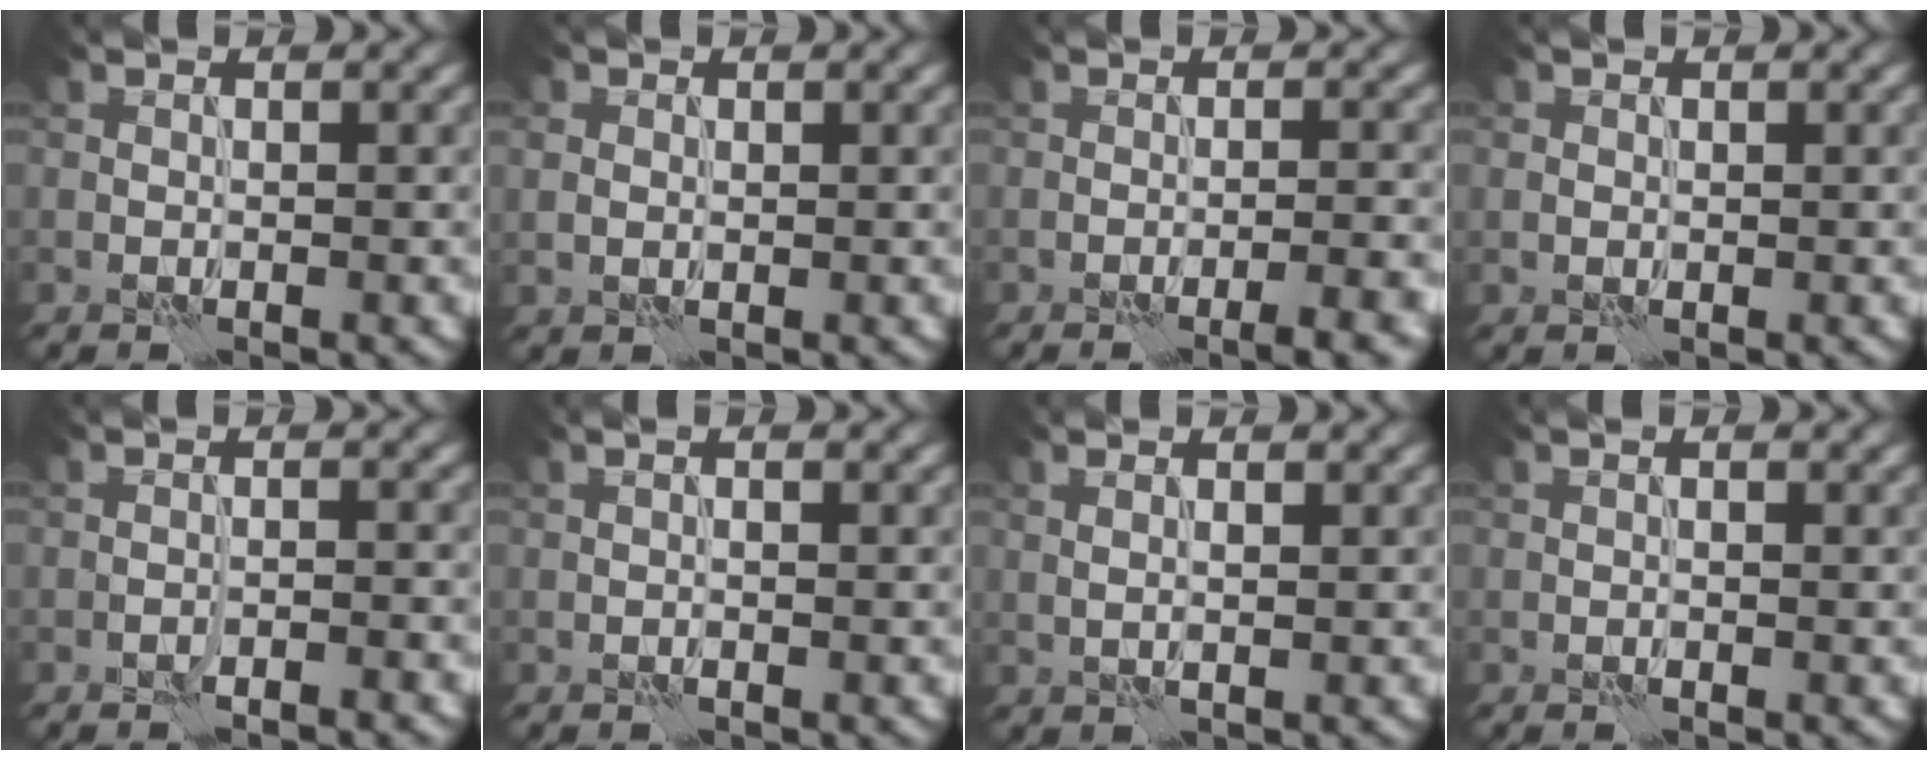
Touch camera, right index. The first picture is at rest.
{"total": 1.5, "force": [0.4, 1.2, 0.9], "torque": [-0.019, 0.000, 0.010]}
{"total": 3.5, "force": [-2.0, 0.5, 2.8], "torque": [-0.035, 0.009, -0.035]}
{"total": 0.9, "force": [0.2, 0.8, 0.5], "torque": [-0.010, 0.000, 0.005]}
{"total": 1.3, "force": [-1.1, 0.0, 0.6], "torque": [-0.007, 0.006, -0.022]}
{"total": 1.4, "force": [0.5, 0.4, 1.3], "torque": [-0.016, -0.007, 0.001]}
{"total": 2.9, "force": [1.5, 1.1, 2.3], "torque": [-0.022, 0.016, 0.004]}
{"total": 1.1, "force": [0.4, 0.4, 1.0], "torque": [-0.016, -0.005, 0.003]}